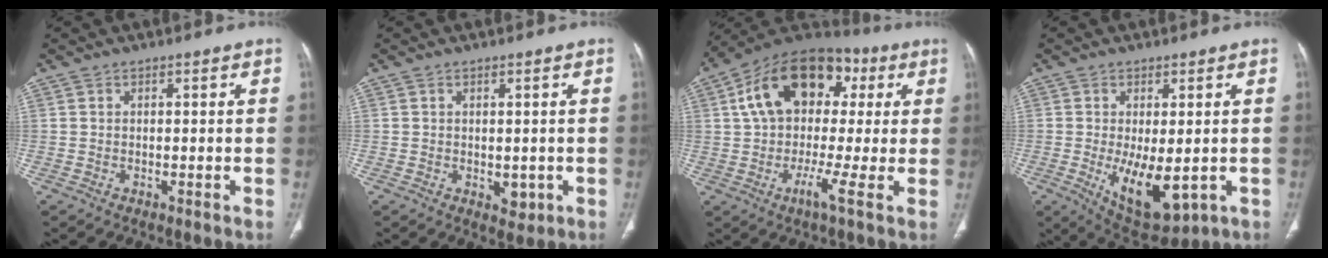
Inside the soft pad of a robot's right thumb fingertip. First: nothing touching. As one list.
[{"total": 2.5, "force": [-0.3, 1.8, 1.8], "torque": [-0.011, -0.004, 0.004]}, {"total": 19.5, "force": [4.0, 10.2, 16.1], "torque": [-0.235, 0.024, 0.043]}, {"total": 11.2, "force": [-2.3, 5.1, 9.7], "torque": [-0.142, -0.022, -0.015]}]